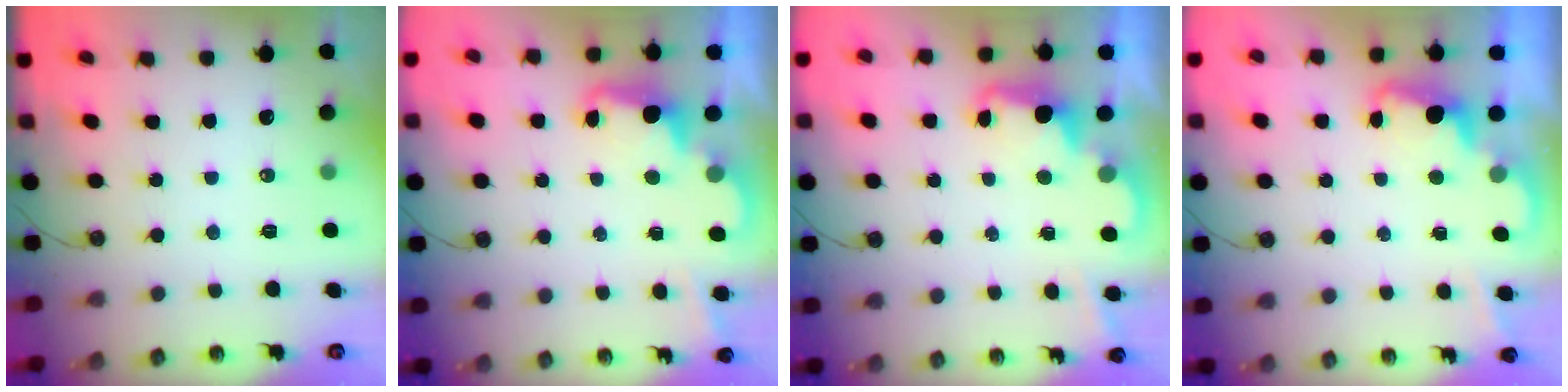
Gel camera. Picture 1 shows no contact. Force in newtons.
{"total": 2.4, "press": 2.4, "slide": 0.6}
{"total": 2.4, "press": 2.3, "slide": 0.7}
{"total": 2.3, "press": 2.2, "slide": 0.6}